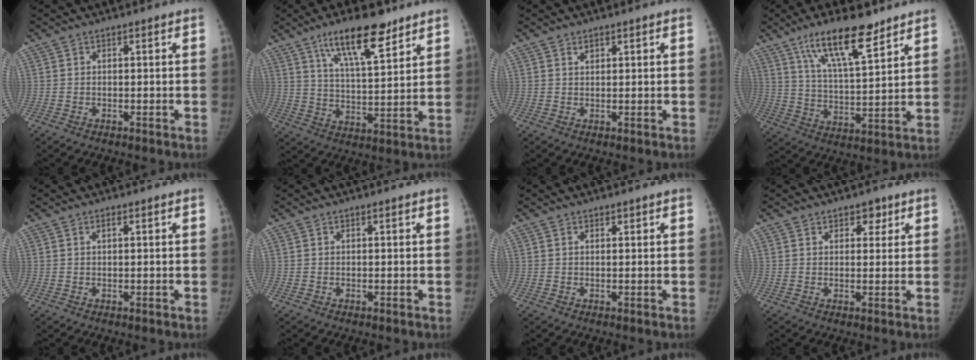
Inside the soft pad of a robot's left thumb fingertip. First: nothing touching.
{"total": 14.1, "force": [9.0, 4.3, 9.9], "torque": [-0.142, -0.045, 0.156]}
{"total": 1.3, "force": [0.9, 0.6, 0.6], "torque": [-0.005, -0.005, 0.015]}
{"total": 14.6, "force": [9.6, 4.0, 10.2], "torque": [-0.157, -0.047, 0.175]}
{"total": 0.8, "force": [0.3, 0.3, 0.6], "torque": [-0.011, 0.002, 0.005]}
{"total": 0.0}
{"total": 0.6, "force": [0.4, 0.3, 0.2], "torque": [-0.003, -0.002, 0.006]}
{"total": 2.9, "force": [1.7, 2.0, 1.3], "torque": [0.007, -0.007, 0.022]}